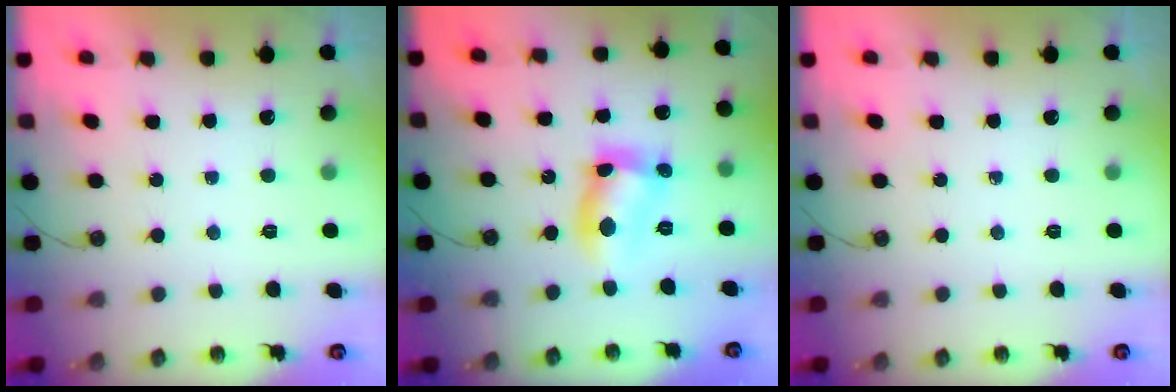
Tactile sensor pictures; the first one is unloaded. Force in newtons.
{"total": 12.3, "press": 12.3, "slide": 0.7}
{"total": 0.0}